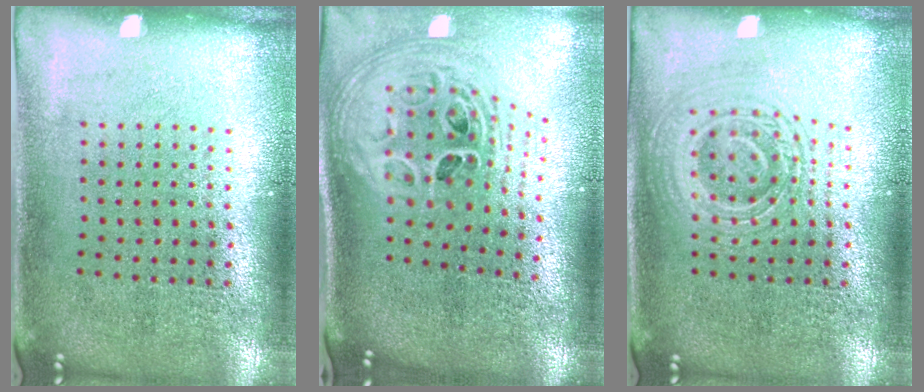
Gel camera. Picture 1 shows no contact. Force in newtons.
{"total": 2.9, "press": 2.1, "slide": 2.1}
{"total": 1.8, "press": 1.8, "slide": 0.4}